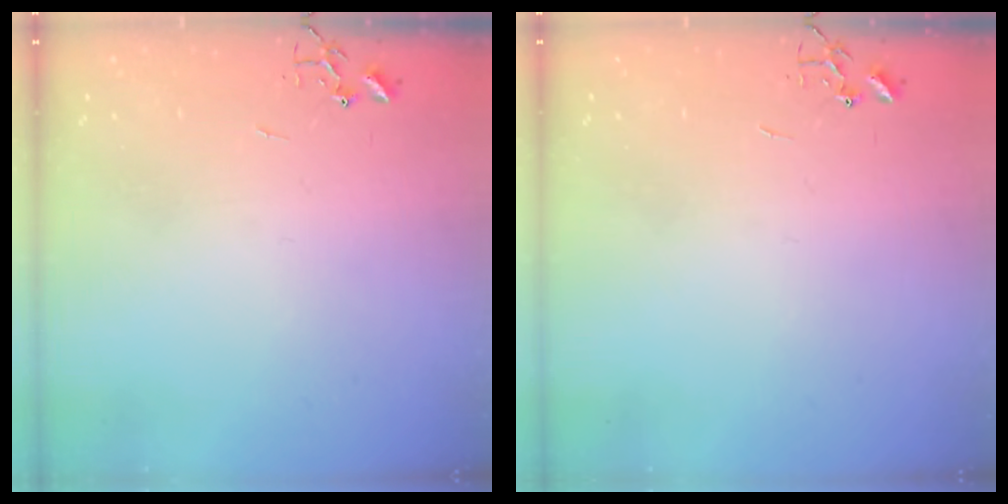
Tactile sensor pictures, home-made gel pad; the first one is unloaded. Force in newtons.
{"total": 0.0}